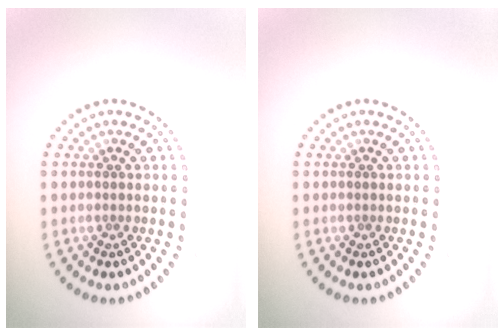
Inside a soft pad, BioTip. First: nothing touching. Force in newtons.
{"total": 0.0}